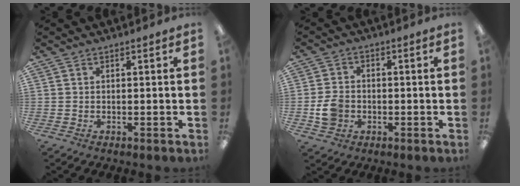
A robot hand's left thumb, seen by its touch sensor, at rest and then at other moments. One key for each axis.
{"total": 6.0, "fx": -1.5, "fy": 5.0, "fz": 3.0, "tx": -0.055, "ty": 0.007, "tz": -0.028}